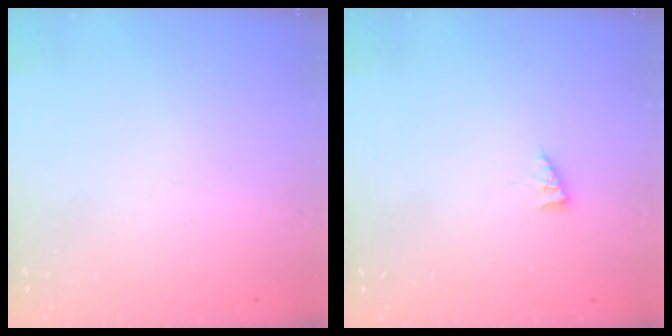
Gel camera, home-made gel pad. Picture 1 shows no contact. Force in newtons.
{"total": 1.6, "press": 1.5, "slide": 0.3}